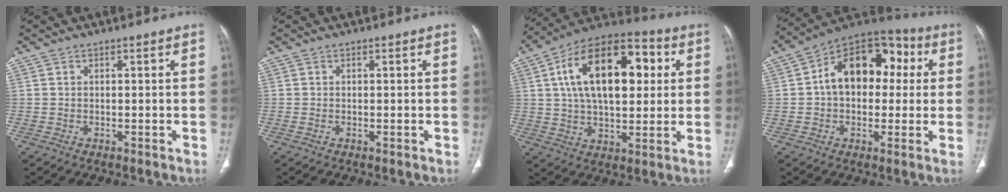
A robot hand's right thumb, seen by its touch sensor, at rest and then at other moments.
{"total": 0.0}
{"total": 22.6, "force": [5.2, 12.3, 18.3], "torque": [-0.271, 0.015, 0.074]}
{"total": 17.2, "force": [2.4, 11.6, 12.5], "torque": [-0.144, 0.041, 0.026]}